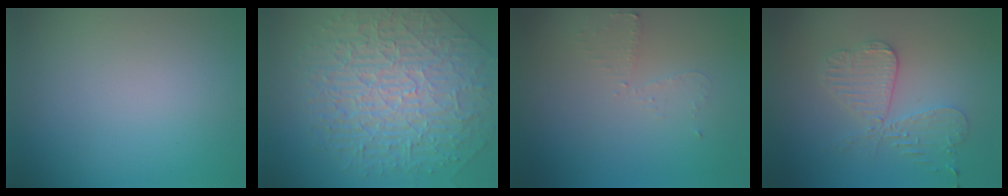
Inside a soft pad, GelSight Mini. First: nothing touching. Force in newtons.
{"total": 9.9, "press": 6.6, "slide": 7.3}
{"total": 1.6, "press": 1.5, "slide": 0.2}
{"total": 4.2, "press": 3.7, "slide": 2.0}